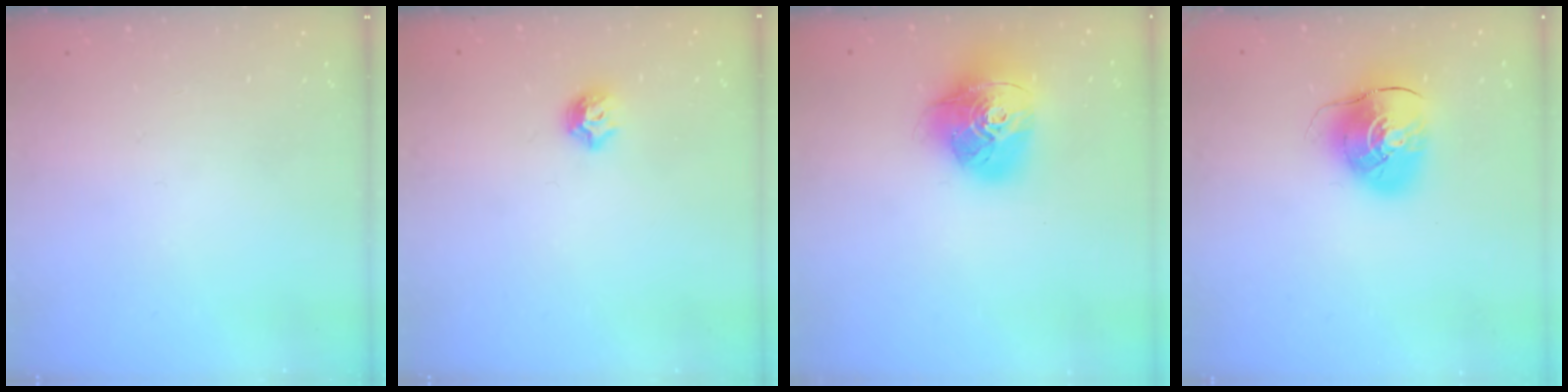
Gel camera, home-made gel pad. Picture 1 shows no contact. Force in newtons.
{"total": 6.0, "press": 5.9, "slide": 0.8}
{"total": 17.1, "press": 17.0, "slide": 2.2}
{"total": 10.2, "press": 10.1, "slide": 1.3}